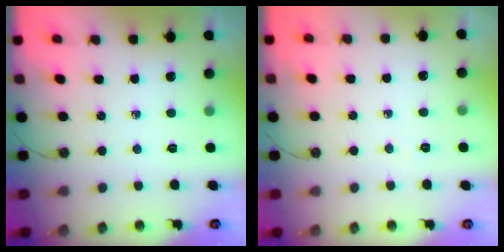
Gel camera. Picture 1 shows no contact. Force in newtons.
{"total": 3.4, "press": 2.1, "slide": 2.6}